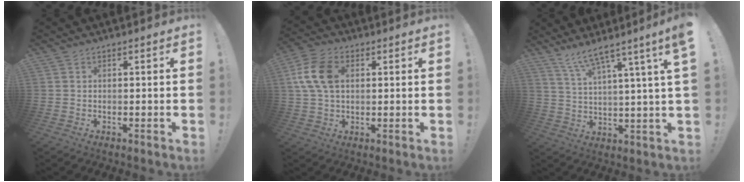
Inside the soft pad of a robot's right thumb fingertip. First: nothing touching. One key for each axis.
{"total": 12.1, "fx": 2.4, "fy": 8.0, "fz": 8.7, "tx": -0.173, "ty": 0.009, "tz": 0.049}
{"total": 8.8, "fx": 5.8, "fy": 0.2, "fz": 6.7, "tx": -0.119, "ty": -0.036, "tz": 0.089}